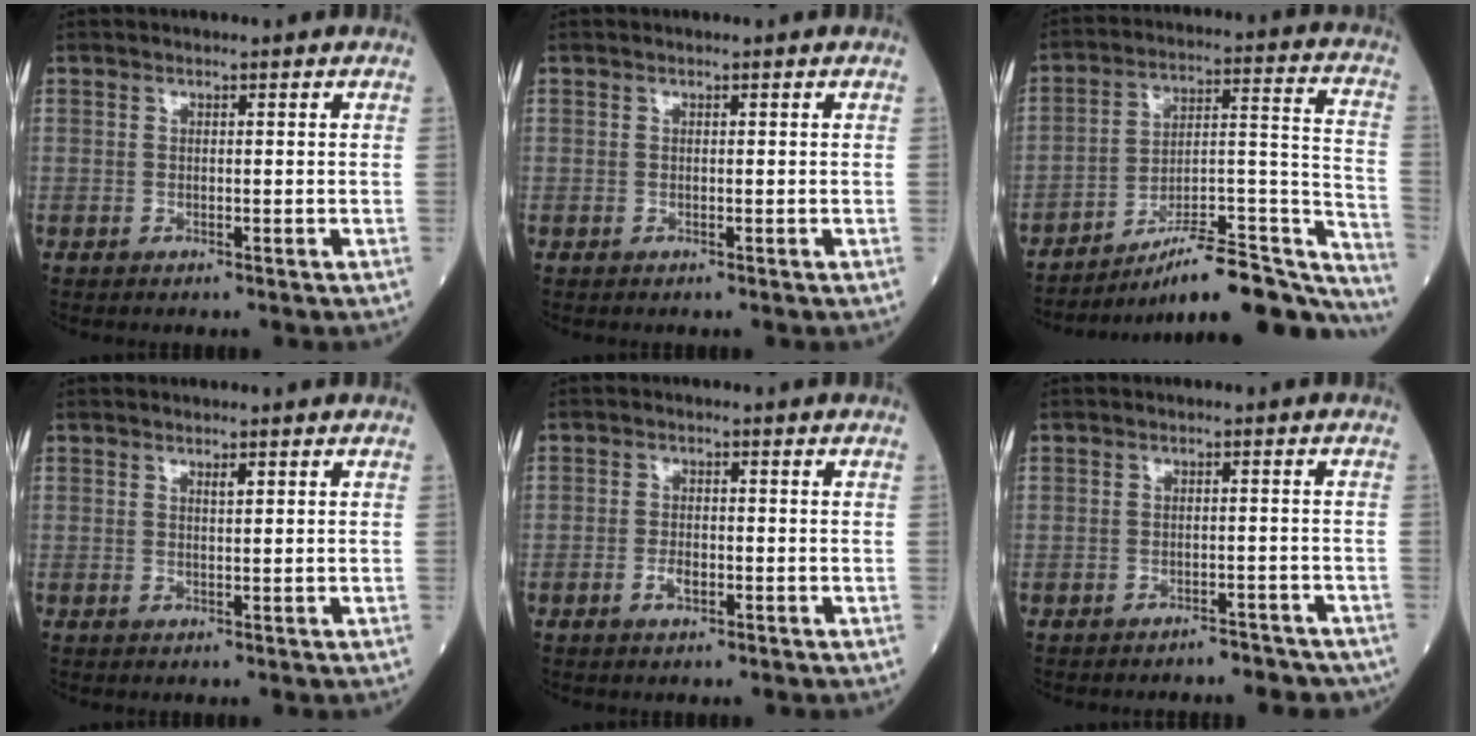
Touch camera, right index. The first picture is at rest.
{"total": 0.0}
{"total": 23.8, "force": [-20.6, 3.5, 11.4], "torque": [-0.090, 0.039, -0.299]}
{"total": 1.0, "force": [0.8, 0.1, 0.6], "torque": [-0.012, 0.001, 0.016]}
{"total": 2.2, "force": [-1.1, 1.0, 1.6], "torque": [-0.030, 0.003, -0.018]}
{"total": 5.6, "force": [-5.1, 2.0, 1.4], "torque": [-0.009, 0.002, -0.055]}